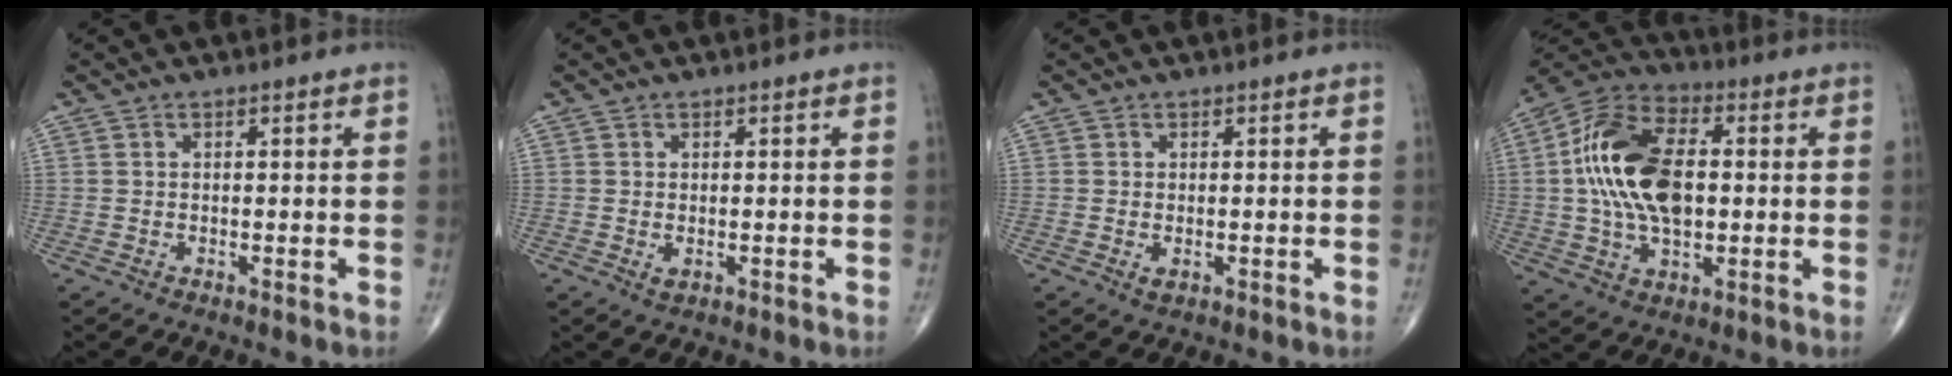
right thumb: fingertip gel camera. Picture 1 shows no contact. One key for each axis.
{"total": 1.1, "fx": -0.1, "fy": 0.6, "fz": 0.9, "tx": -0.014, "ty": -0.004, "tz": 0.000}
{"total": 1.2, "fx": -0.2, "fy": 0.7, "fz": 1.0, "tx": -0.016, "ty": -0.004, "tz": -0.001}
{"total": 18.1, "fx": 1.1, "fy": 10.2, "fz": 14.9, "tx": -0.282, "ty": 0.017, "tz": 0.017}